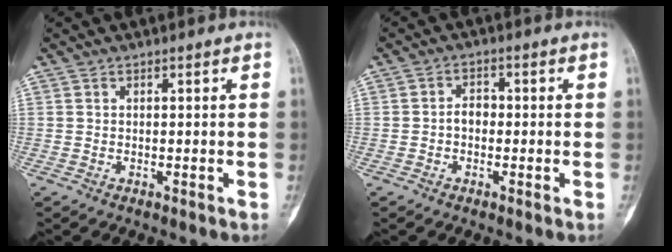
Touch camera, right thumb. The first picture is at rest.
{"total": 2.6, "force": [-0.5, 1.8, 1.7], "torque": [-0.013, 0.014, -0.016]}